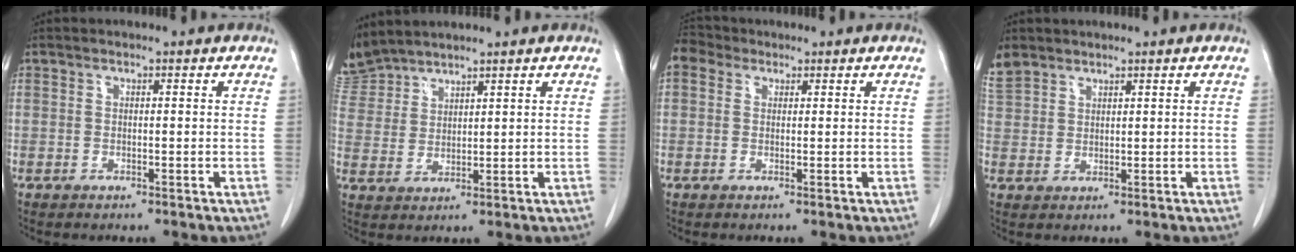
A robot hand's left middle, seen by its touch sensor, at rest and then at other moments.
{"total": 6.9, "force": [6.8, 1.1, 0.5], "torque": [-0.029, 0.015, 0.149]}
{"total": 3.3, "force": [1.8, 2.5, 1.3], "torque": [-0.030, 0.020, 0.035]}
{"total": 4.8, "force": [3.9, 2.5, 1.0], "torque": [-0.034, 0.015, 0.088]}